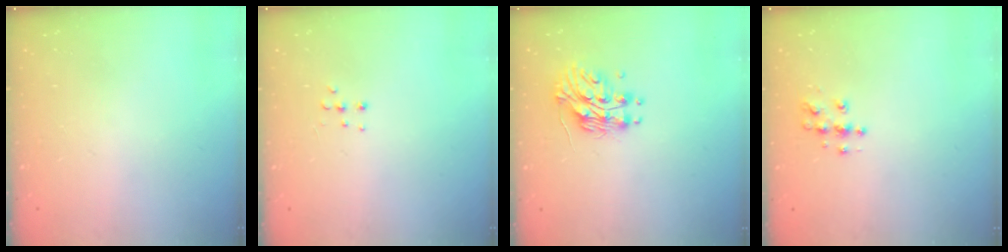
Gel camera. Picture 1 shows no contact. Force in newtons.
{"total": 4.2, "press": 4.1, "slide": 0.9}
{"total": 11.8, "press": 11.7, "slide": 0.4}
{"total": 6.5, "press": 6.5, "slide": 0.2}